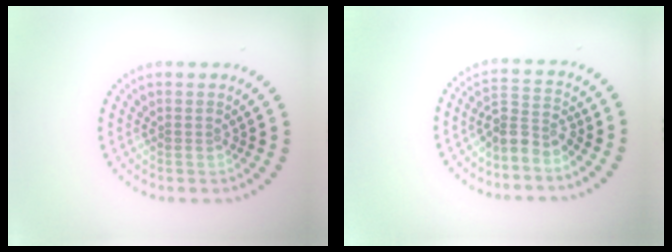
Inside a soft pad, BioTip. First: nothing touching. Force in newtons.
{"total": 2.8, "press": 2.2, "slide": 1.8}